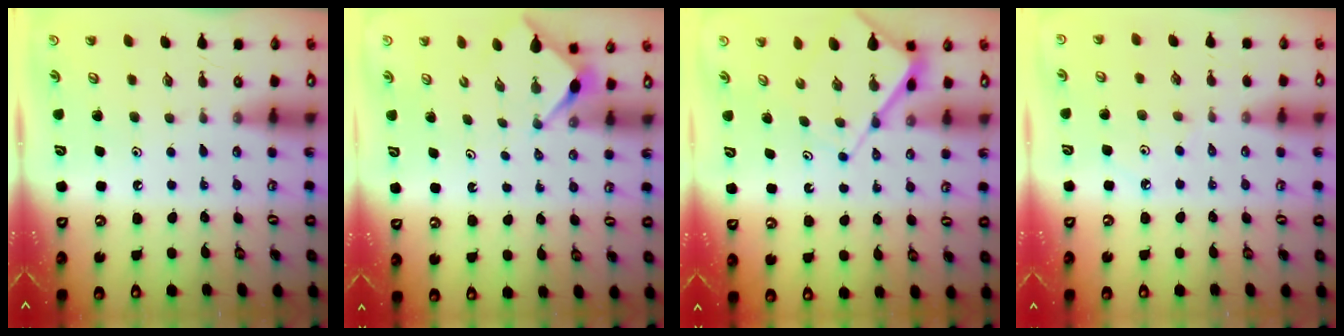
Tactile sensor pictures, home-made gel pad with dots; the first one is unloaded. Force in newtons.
{"total": 2.7, "press": 2.6, "slide": 0.3}
{"total": 7.5, "press": 7.4, "slide": 0.7}
{"total": 3.9, "press": 3.8, "slide": 0.7}